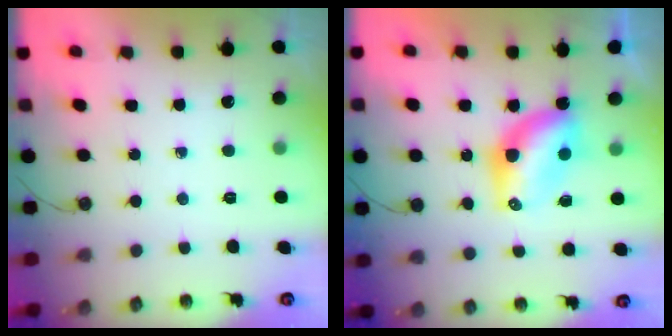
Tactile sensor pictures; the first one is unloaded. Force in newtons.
{"total": 7.7, "press": 7.6, "slide": 0.7}